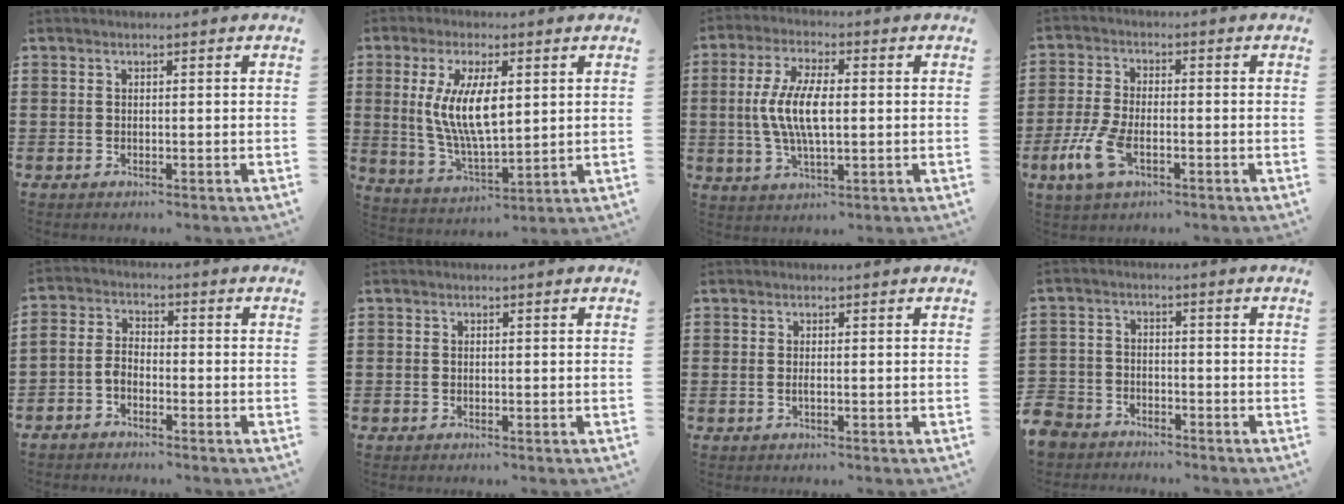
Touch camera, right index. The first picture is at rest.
{"total": 9.6, "force": [1.8, 3.6, 8.7], "torque": [-0.182, 0.004, 0.030]}
{"total": 8.6, "force": [0.0, 3.1, 8.0], "torque": [-0.180, -0.003, -0.009]}
{"total": 7.3, "force": [-2.7, 3.3, 5.9], "torque": [-0.153, -0.012, -0.058]}
{"total": 3.1, "force": [-2.5, 1.5, 1.2], "torque": [-0.033, 0.004, -0.054]}
{"total": 0.5, "force": [-0.4, 0.3, 0.1], "torque": [-0.001, 0.001, -0.010]}
{"total": 0.7, "force": [-0.2, 0.0, 0.6], "torque": [-0.011, -0.004, -0.003]}
{"total": 4.6, "force": [-4.2, 1.7, 0.0], "torque": [-0.034, -0.002, -0.098]}